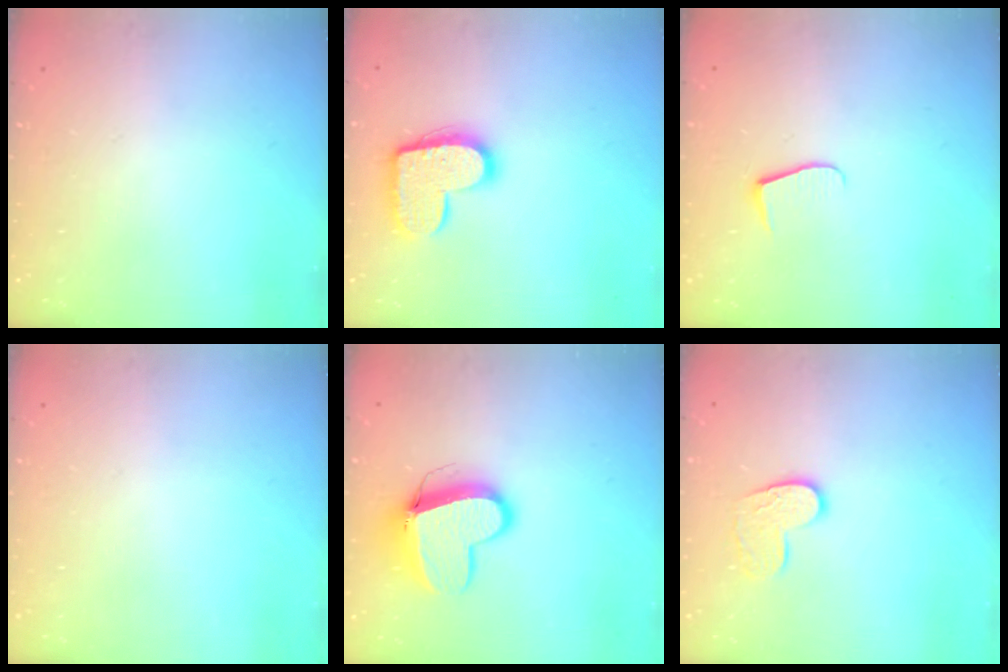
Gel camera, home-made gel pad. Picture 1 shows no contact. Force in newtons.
{"total": 14.6, "press": 14.6, "slide": 0.8}
{"total": 7.0, "press": 6.9, "slide": 0.5}
{"total": 0.0}
{"total": 11.7, "press": 11.6, "slide": 1.3}
{"total": 9.5, "press": 9.5, "slide": 0.6}